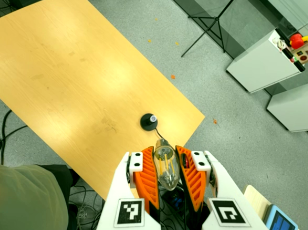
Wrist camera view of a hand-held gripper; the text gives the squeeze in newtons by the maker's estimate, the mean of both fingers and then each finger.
{"total": 20.0, "left": 21.6, "right": 18.4}